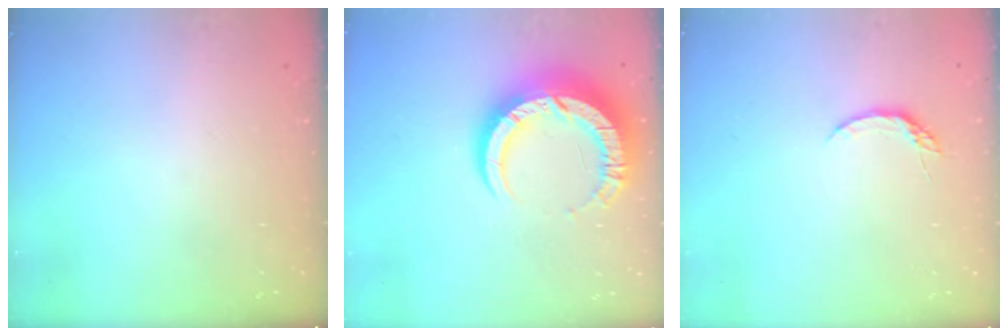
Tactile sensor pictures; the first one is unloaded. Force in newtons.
{"total": 13.7, "press": 13.6, "slide": 1.2}
{"total": 4.3, "press": 4.3, "slide": 0.5}